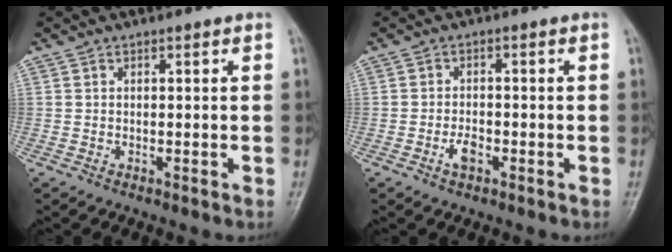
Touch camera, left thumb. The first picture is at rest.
{"total": 2.8, "force": [-1.4, 1.4, 2.0], "torque": [-0.035, 0.008, -0.027]}